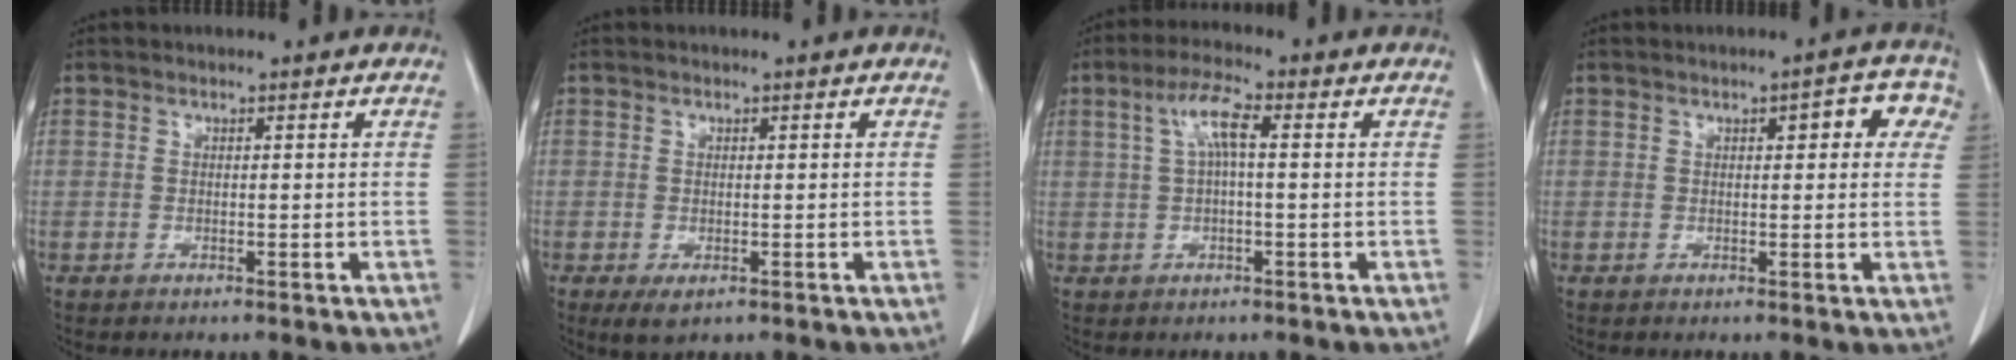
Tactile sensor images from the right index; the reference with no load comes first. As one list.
[{"total": 2.6, "force": [-1.2, 1.3, 1.9], "torque": [-0.032, -0.004, -0.010]}, {"total": 5.1, "force": [1.1, 0.9, 4.9], "torque": [-0.101, 0.018, 0.023]}, {"total": 5.2, "force": [1.8, 1.9, 4.4], "torque": [-0.040, 0.021, 0.014]}]